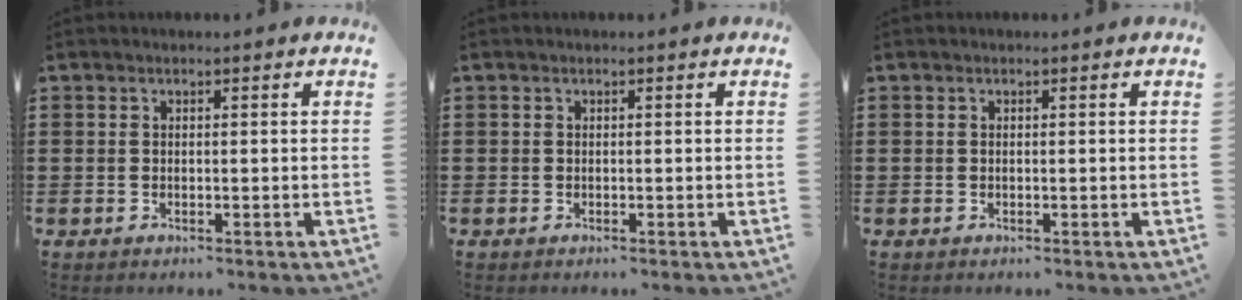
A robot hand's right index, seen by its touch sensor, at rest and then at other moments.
{"total": 0.0}
{"total": 0.0}